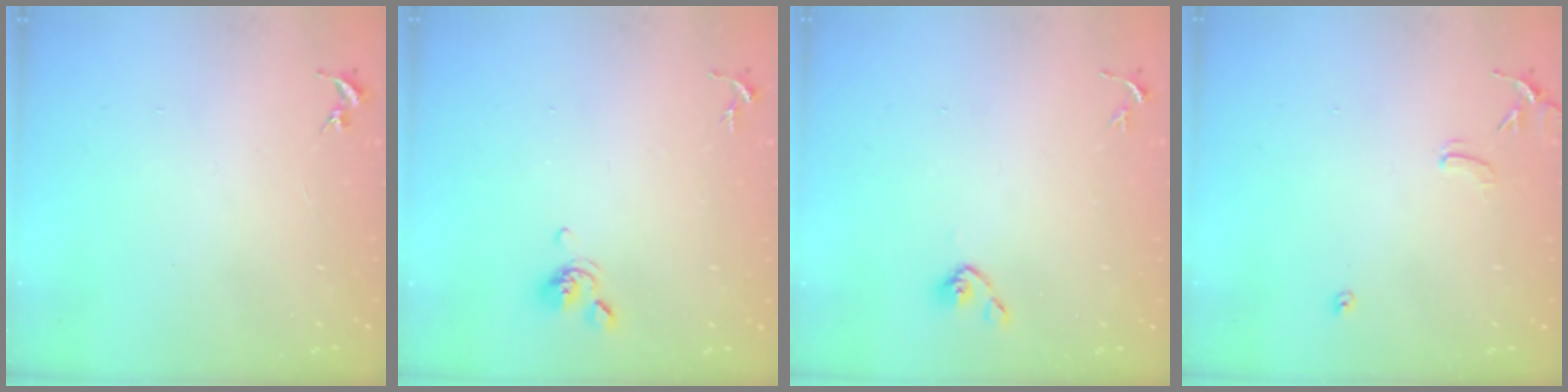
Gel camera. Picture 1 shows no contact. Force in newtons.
{"total": 6.2, "press": 6.1, "slide": 1.1}
{"total": 4.3, "press": 4.2, "slide": 1.1}
{"total": 7.9, "press": 7.9, "slide": 0.8}